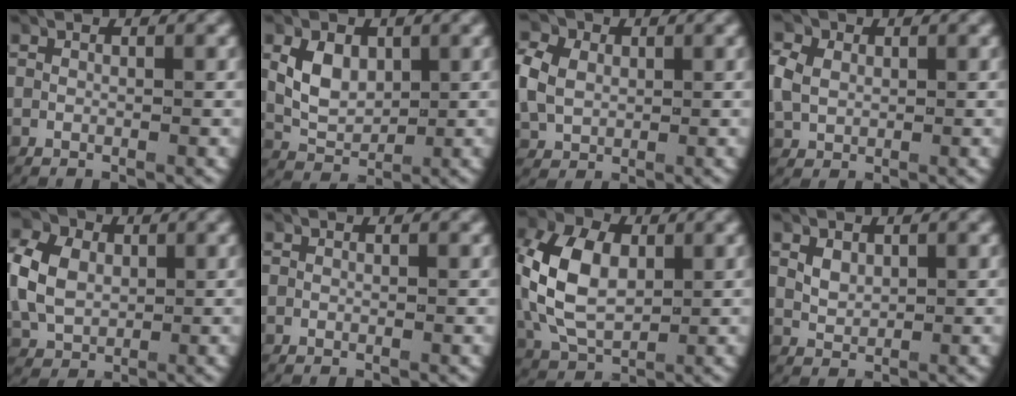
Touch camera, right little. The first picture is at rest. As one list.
[{"total": 3.8, "force": [0.6, 2.9, 2.5], "torque": [-0.052, -0.007, 0.018]}, {"total": 4.7, "force": [0.6, 4.1, 2.3], "torque": [-0.058, -0.001, 0.016]}, {"total": 3.0, "force": [0.5, 2.6, 1.4], "torque": [-0.042, -0.002, 0.017]}, {"total": 5.6, "force": [0.5, 4.6, 3.1], "torque": [-0.074, -0.004, 0.014]}, {"total": 0.0}, {"total": 8.1, "force": [0.5, 5.9, 5.5], "torque": [-0.141, -0.012, 0.022]}, {"total": 1.6, "force": [0.5, 1.2, 1.0], "torque": [-0.026, -0.004, 0.019]}]